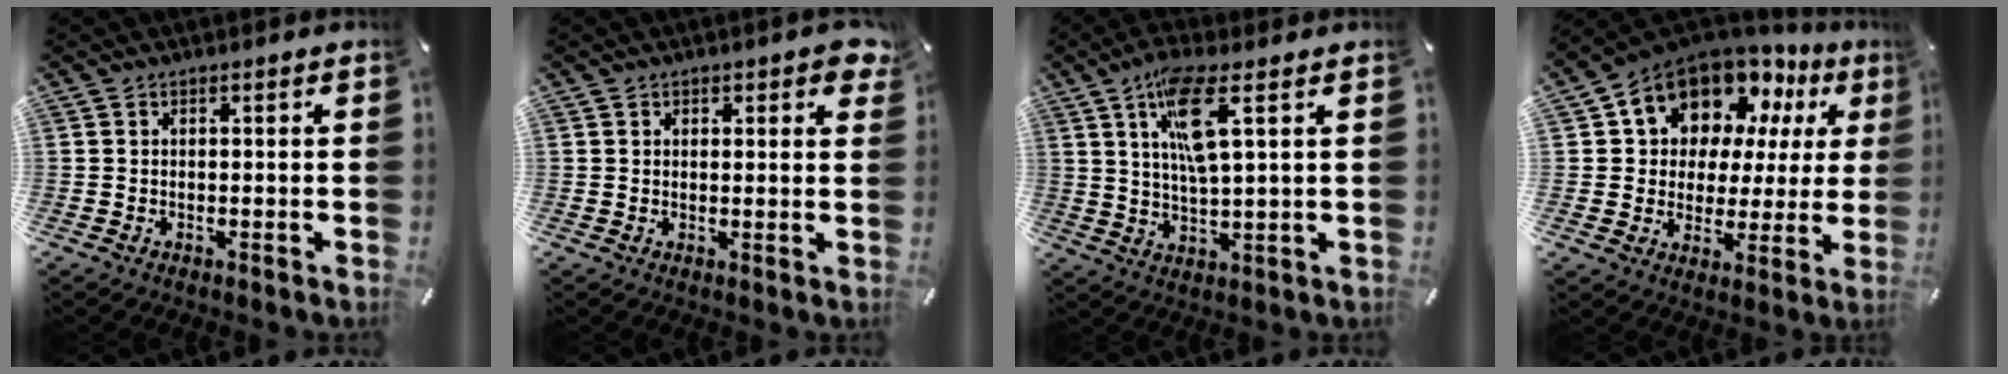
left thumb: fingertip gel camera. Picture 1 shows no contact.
{"total": 2.2, "force": [1.3, 1.2, 1.4], "torque": [-0.006, -0.005, 0.018]}
{"total": 10.5, "force": [4.3, 2.4, 9.2], "torque": [-0.177, -0.004, 0.069]}
{"total": 13.5, "force": [9.1, 9.1, 4.1], "torque": [-0.087, -0.065, 0.169]}